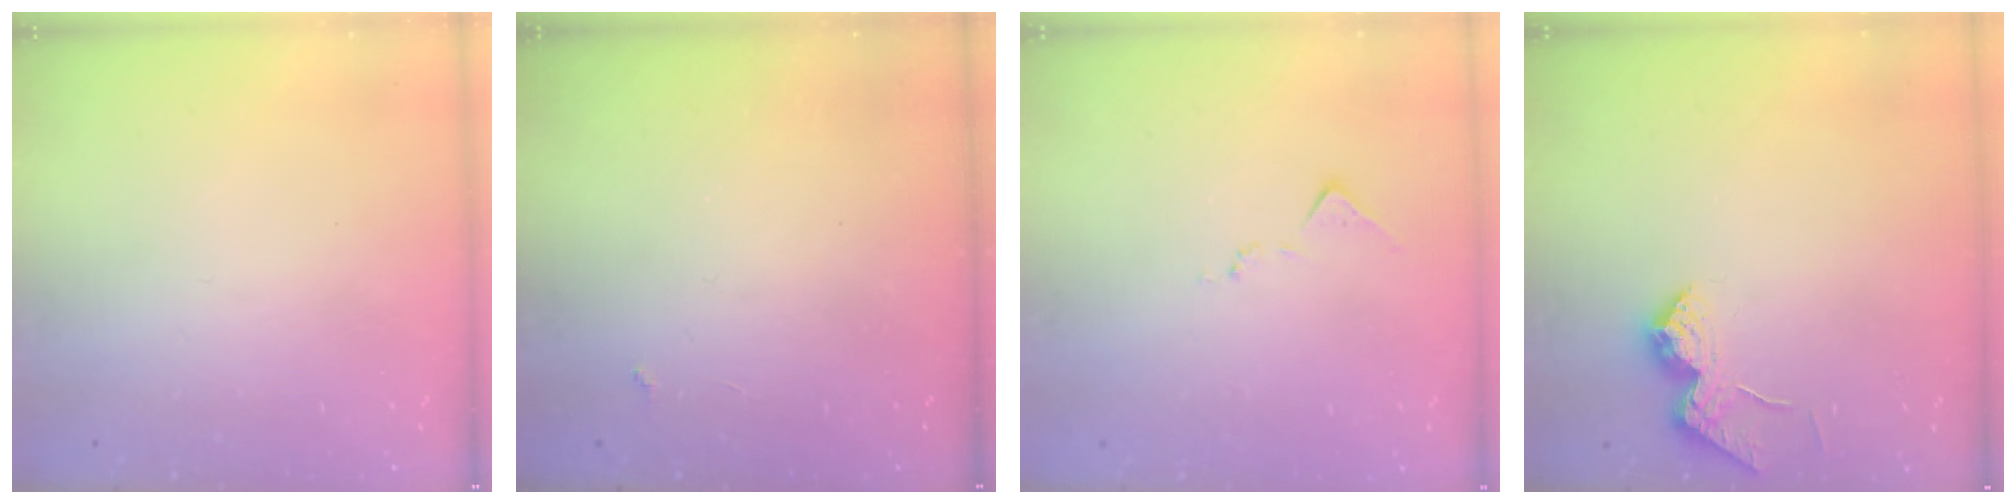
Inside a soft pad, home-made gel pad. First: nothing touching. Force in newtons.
{"total": 2.4, "press": 2.3, "slide": 0.4}
{"total": 7.1, "press": 7.1, "slide": 0.3}
{"total": 14.1, "press": 14.1, "slide": 0.6}